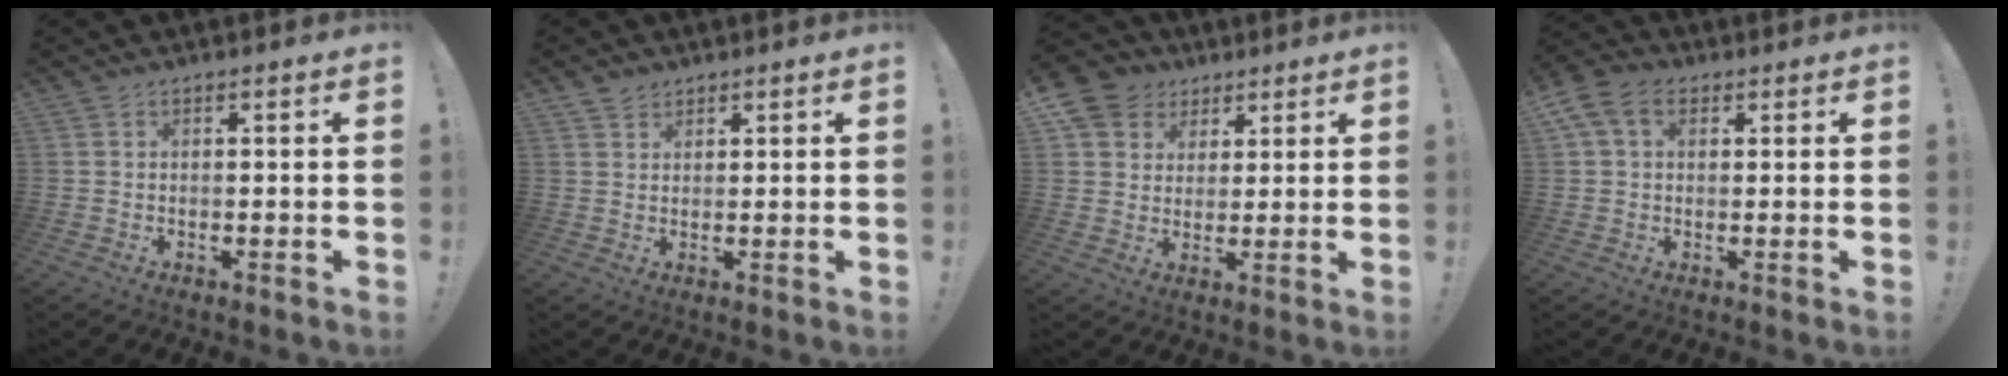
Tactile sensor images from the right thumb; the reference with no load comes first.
{"total": 2.5, "force": [2.0, 1.4, 0.3], "torque": [0.004, -0.012, 0.035]}
{"total": 9.2, "force": [4.3, 7.8, 2.3], "torque": [-0.030, -0.028, 0.089]}
{"total": 8.0, "force": [2.9, 5.5, 5.0], "torque": [-0.100, 0.007, 0.060]}